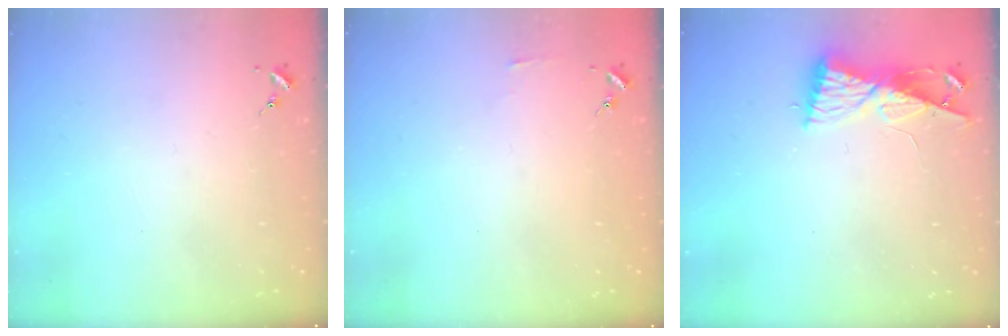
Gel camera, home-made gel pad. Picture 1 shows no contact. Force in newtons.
{"total": 2.8, "press": 2.8, "slide": 0.3}
{"total": 9.0, "press": 8.9, "slide": 0.8}